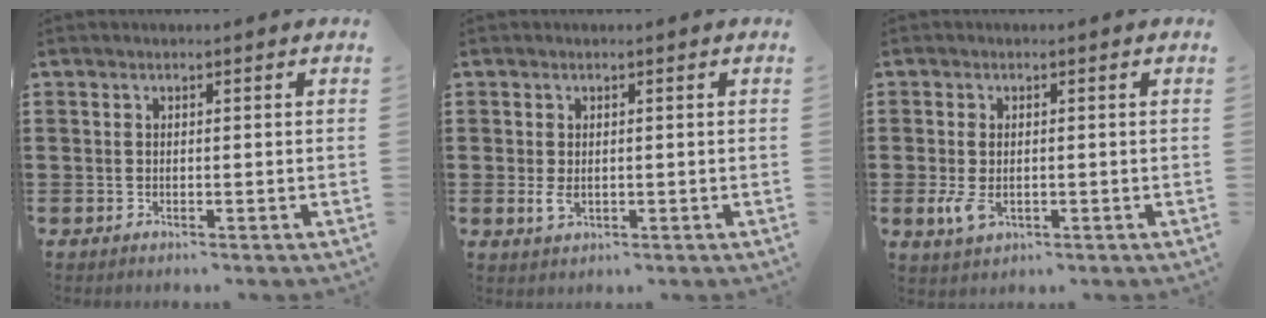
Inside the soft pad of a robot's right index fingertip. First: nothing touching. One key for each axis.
{"total": 1.9, "fx": -0.2, "fy": 1.1, "fz": 1.5, "tx": -0.030, "ty": 0.001, "tz": -0.003}
{"total": 3.5, "fx": -0.6, "fy": 2.0, "fz": 2.8, "tx": -0.075, "ty": -0.007, "tz": -0.016}